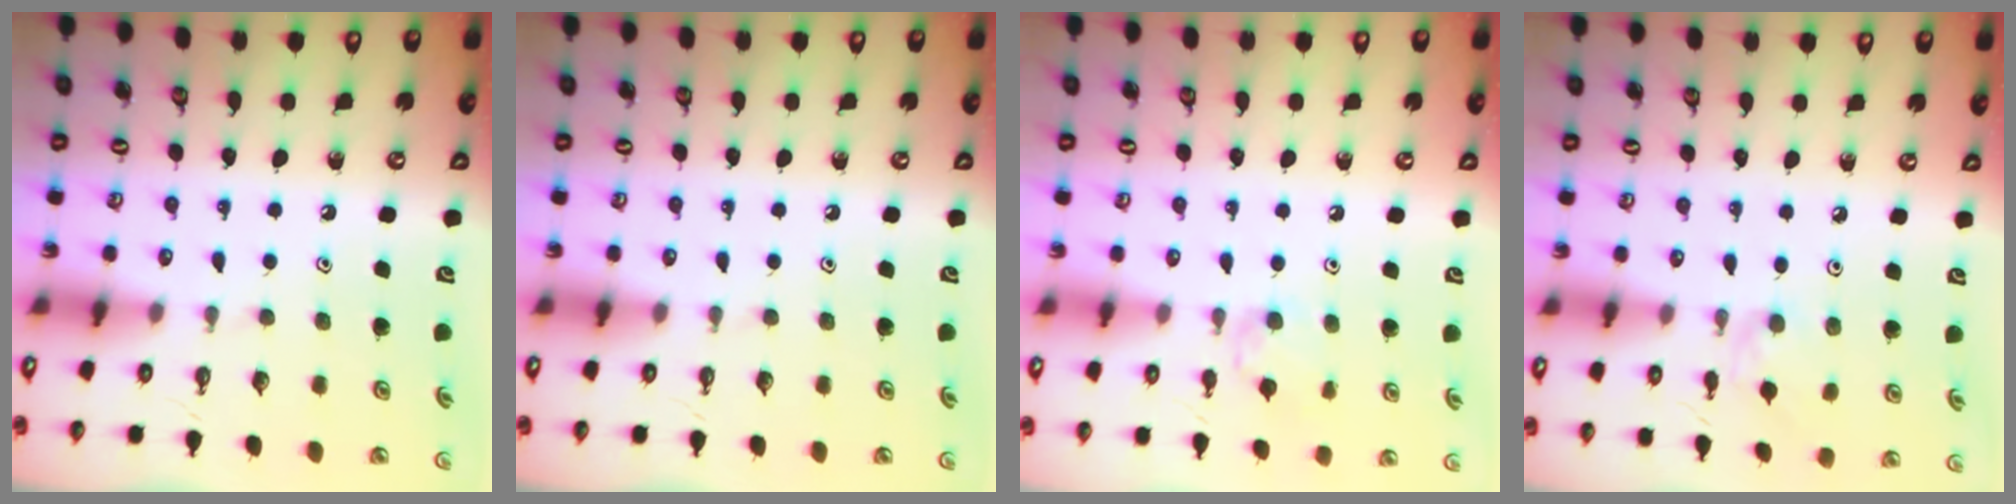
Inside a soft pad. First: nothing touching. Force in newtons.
{"total": 0.0}
{"total": 6.4, "press": 6.3, "slide": 0.8}
{"total": 1.4, "press": 1.4, "slide": 0.4}